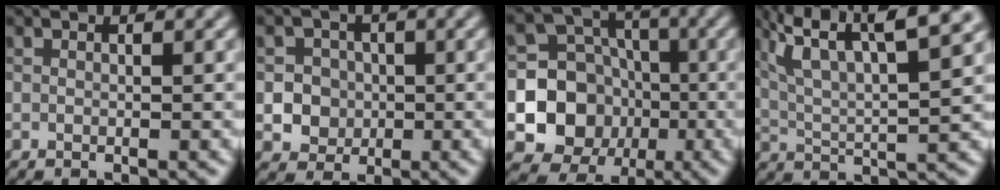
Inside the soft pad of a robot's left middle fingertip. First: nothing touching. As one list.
[{"total": 3.9, "force": [-0.3, 3.7, 1.2], "torque": [-0.002, 0.014, -0.012]}, {"total": 9.2, "force": [-1.9, 8.3, 3.5], "torque": [-0.049, -0.013, -0.062]}, {"total": 9.0, "force": [4.8, 2.8, 7.1], "torque": [-0.125, 0.022, 0.063]}]